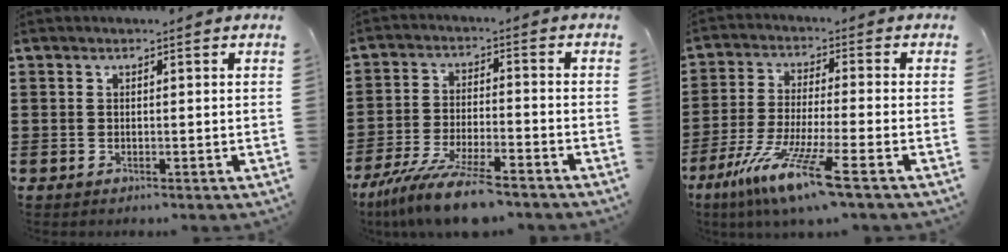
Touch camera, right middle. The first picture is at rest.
{"total": 10.1, "force": [-8.3, 0.9, 5.7], "torque": [-0.118, 0.000, -0.159]}
{"total": 9.9, "force": [-6.9, -0.3, 7.1], "torque": [-0.156, -0.020, -0.137]}